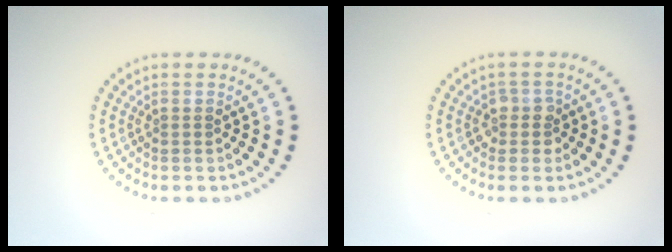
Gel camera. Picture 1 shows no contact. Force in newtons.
{"total": 1.7, "press": 1.6, "slide": 0.7}